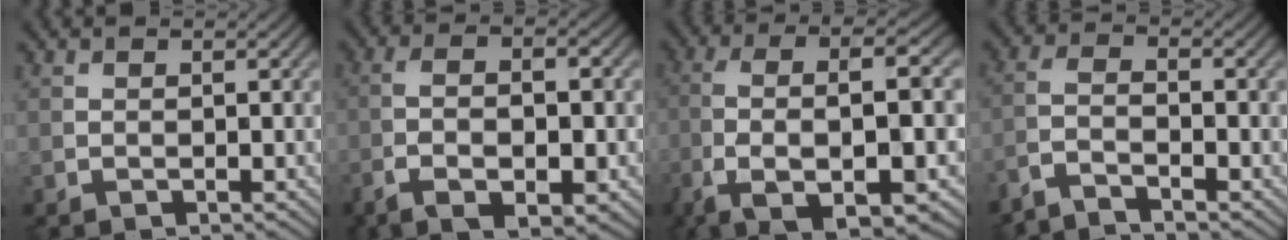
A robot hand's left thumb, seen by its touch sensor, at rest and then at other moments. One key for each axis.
{"total": 8.3, "fx": -3.4, "fy": 2.8, "fz": 7.1, "tx": -0.139, "ty": -0.012, "tz": -0.048}
{"total": 11.0, "fx": -3.5, "fy": 2.8, "fz": 10.0, "tx": -0.182, "ty": 0.009, "tz": -0.062}
{"total": 3.7, "fx": -3.3, "fy": 0.4, "fz": 1.7, "tx": -0.037, "ty": -0.002, "tz": -0.077}